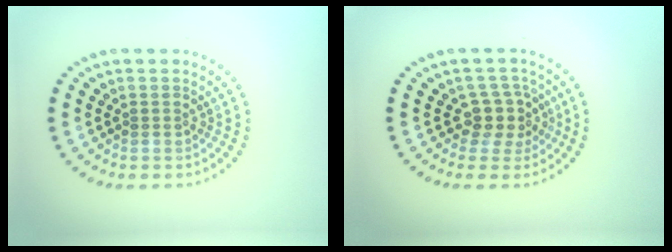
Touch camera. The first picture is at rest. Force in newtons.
{"total": 2.7, "press": 2.3, "slide": 1.5}